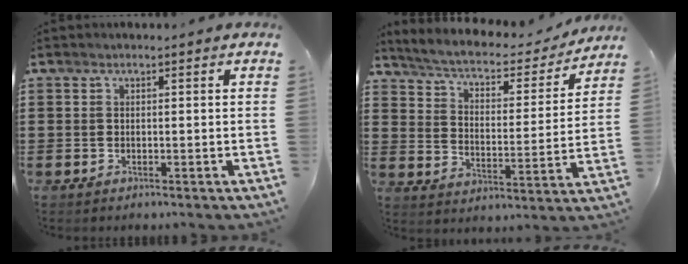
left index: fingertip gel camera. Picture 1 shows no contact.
{"total": 4.1, "force": [3.4, 1.0, 1.9], "torque": [-0.058, -0.027, 0.049]}